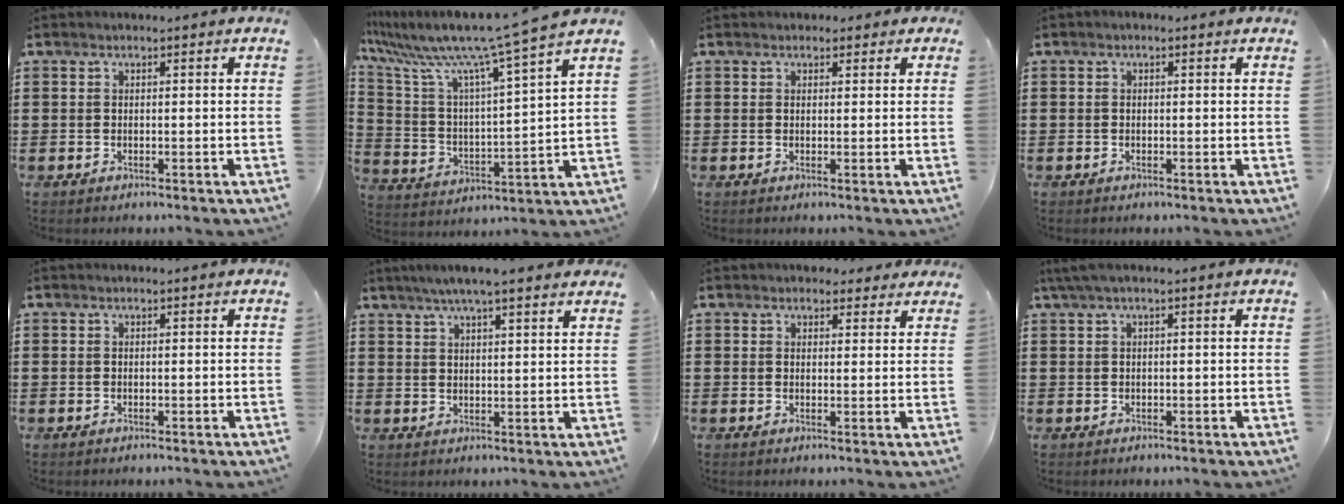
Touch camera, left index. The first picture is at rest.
{"total": 9.4, "force": [8.1, -0.9, 4.6], "torque": [-0.128, -0.064, 0.126]}
{"total": 1.4, "force": [0.9, 1.0, 0.3], "torque": [-0.002, 0.005, 0.015]}
{"total": 0.6, "force": [-0.5, 0.3, 0.1], "torque": [-0.004, -0.001, -0.009]}
{"total": 0.0}
{"total": 5.0, "force": [4.1, 0.2, 2.9], "torque": [-0.065, -0.006, 0.071]}
{"total": 2.8, "force": [2.3, 1.4, 0.5], "torque": [-0.009, 0.000, 0.042]}
{"total": 1.4, "force": [-0.1, 0.2, 1.4], "torque": [-0.030, -0.006, -0.004]}